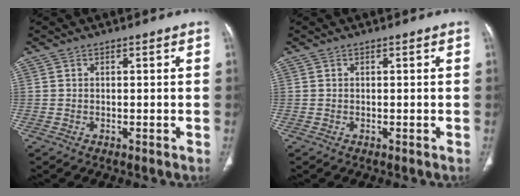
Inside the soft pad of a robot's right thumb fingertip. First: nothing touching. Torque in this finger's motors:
{"motor_torque": [0.08, 0.08, -0.08, 0.08, 0.03]}